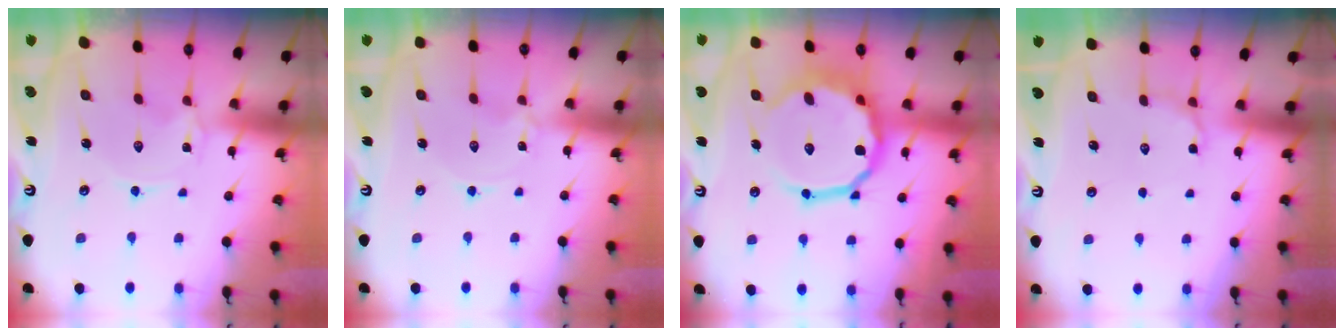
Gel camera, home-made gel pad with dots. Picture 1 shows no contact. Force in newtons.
{"total": 0.0}
{"total": 16.5, "press": 16.1, "slide": 3.3}
{"total": 5.6, "press": 5.4, "slide": 1.4}